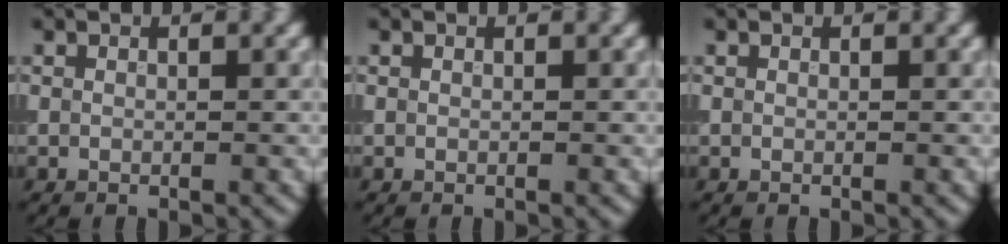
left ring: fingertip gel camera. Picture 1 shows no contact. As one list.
[{"total": 0.0}, {"total": 0.0}]